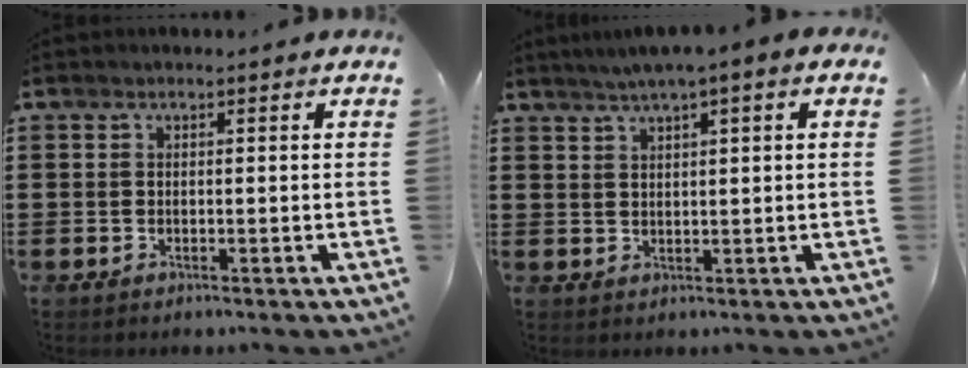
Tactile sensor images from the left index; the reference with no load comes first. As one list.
[{"total": 2.3, "force": [1.2, 0.1, 1.9], "torque": [-0.038, 0.003, 0.020]}]